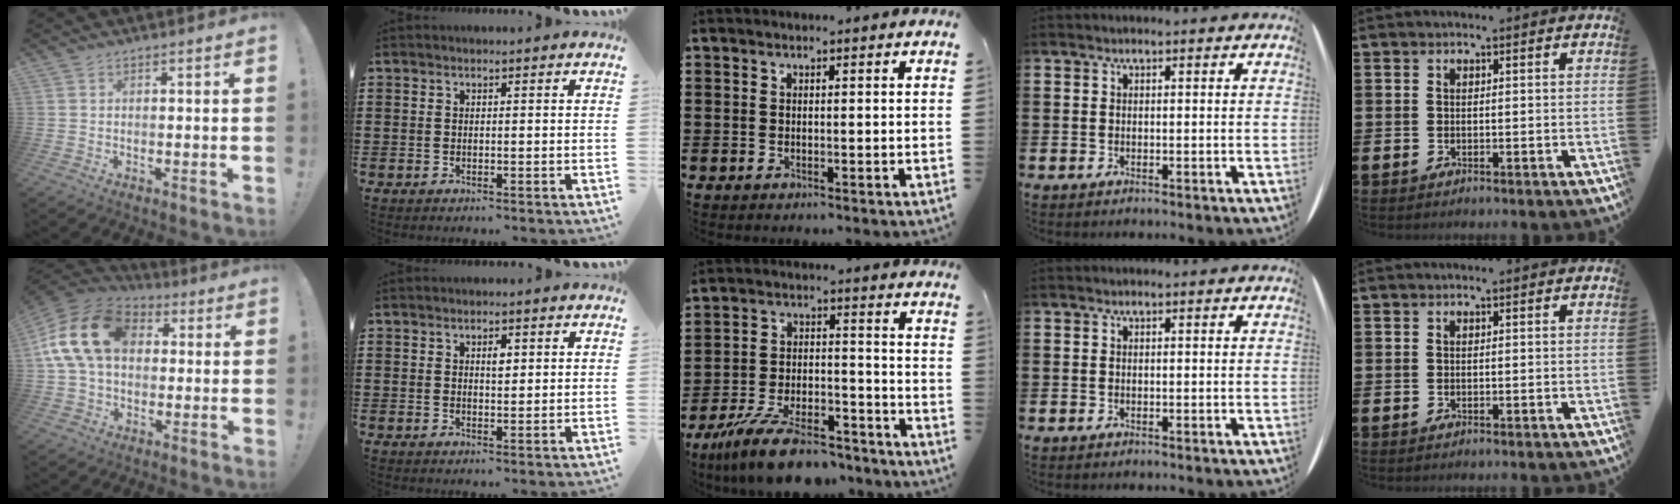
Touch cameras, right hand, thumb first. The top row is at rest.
{"thumb": {"total": 18.7, "force": [3.8, 13.2, 12.6], "torque": [-0.224, 0.009, 0.074]}, "index": {"total": 1.9, "force": [0.6, 0.9, 1.6], "torque": [-0.018, 0.000, 0.006]}, "middle": {"total": 11.3, "force": [-9.6, 2.3, 5.6], "torque": [-0.102, 0.027, -0.182]}}